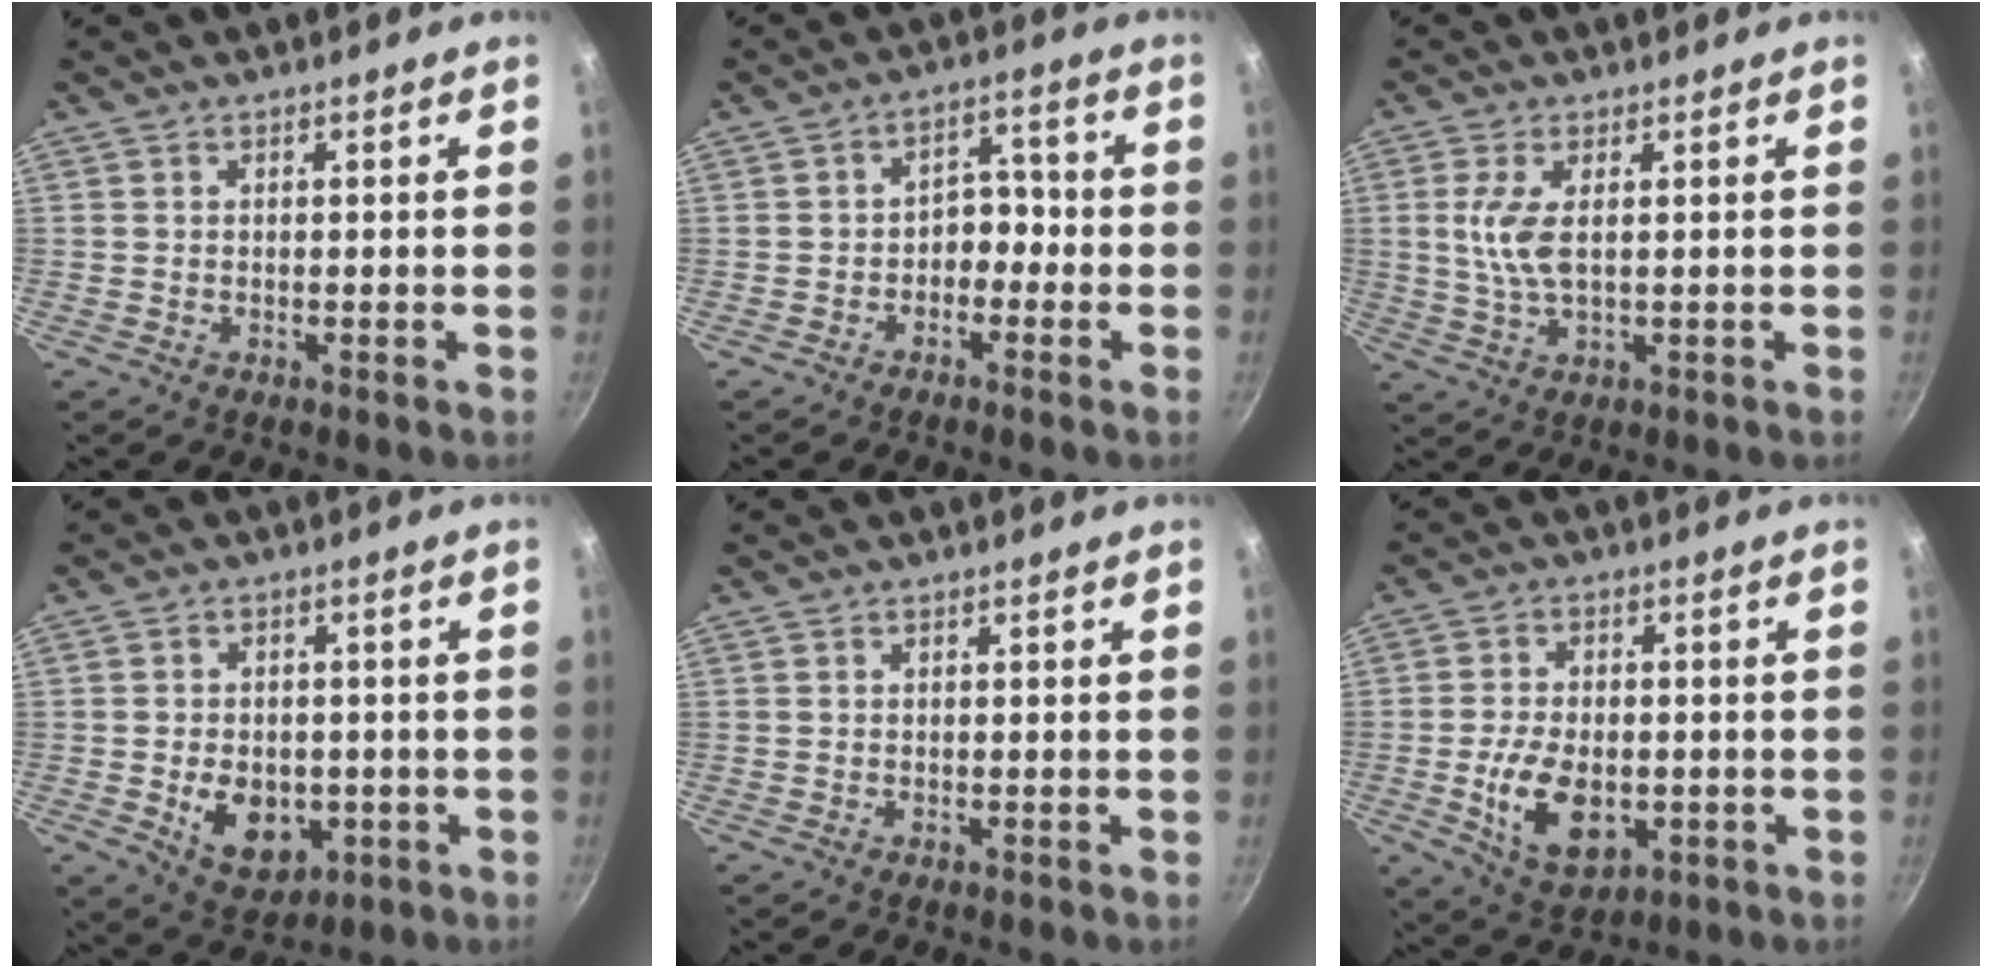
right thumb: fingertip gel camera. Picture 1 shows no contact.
{"total": 4.7, "force": [-1.6, 3.4, 2.8], "torque": [0.001, 0.031, -0.033]}
{"total": 6.3, "force": [1.0, 2.6, 5.6], "torque": [-0.120, -0.002, 0.021]}
{"total": 9.9, "force": [-2.1, 7.2, 6.5], "torque": [-0.072, -0.003, -0.018]}
{"total": 0.0}
{"total": 11.8, "force": [-2.4, 7.3, 8.9], "torque": [-0.148, 0.001, -0.030]}